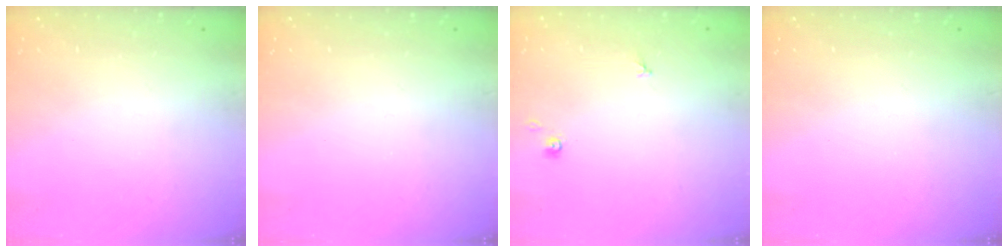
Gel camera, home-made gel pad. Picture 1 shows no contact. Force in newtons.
{"total": 0.0}
{"total": 2.2, "press": 2.1, "slide": 0.3}
{"total": 0.0}